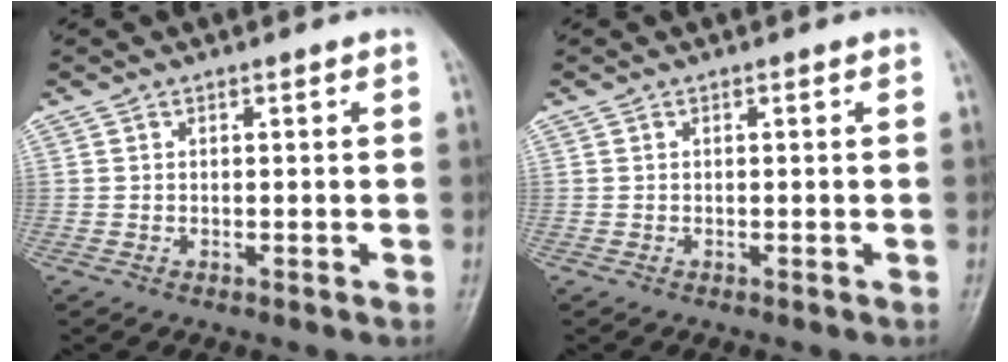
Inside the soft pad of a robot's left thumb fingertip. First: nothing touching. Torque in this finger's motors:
{"motor_torque": [0.00, 0.00, -0.02, -0.02, 0.00]}